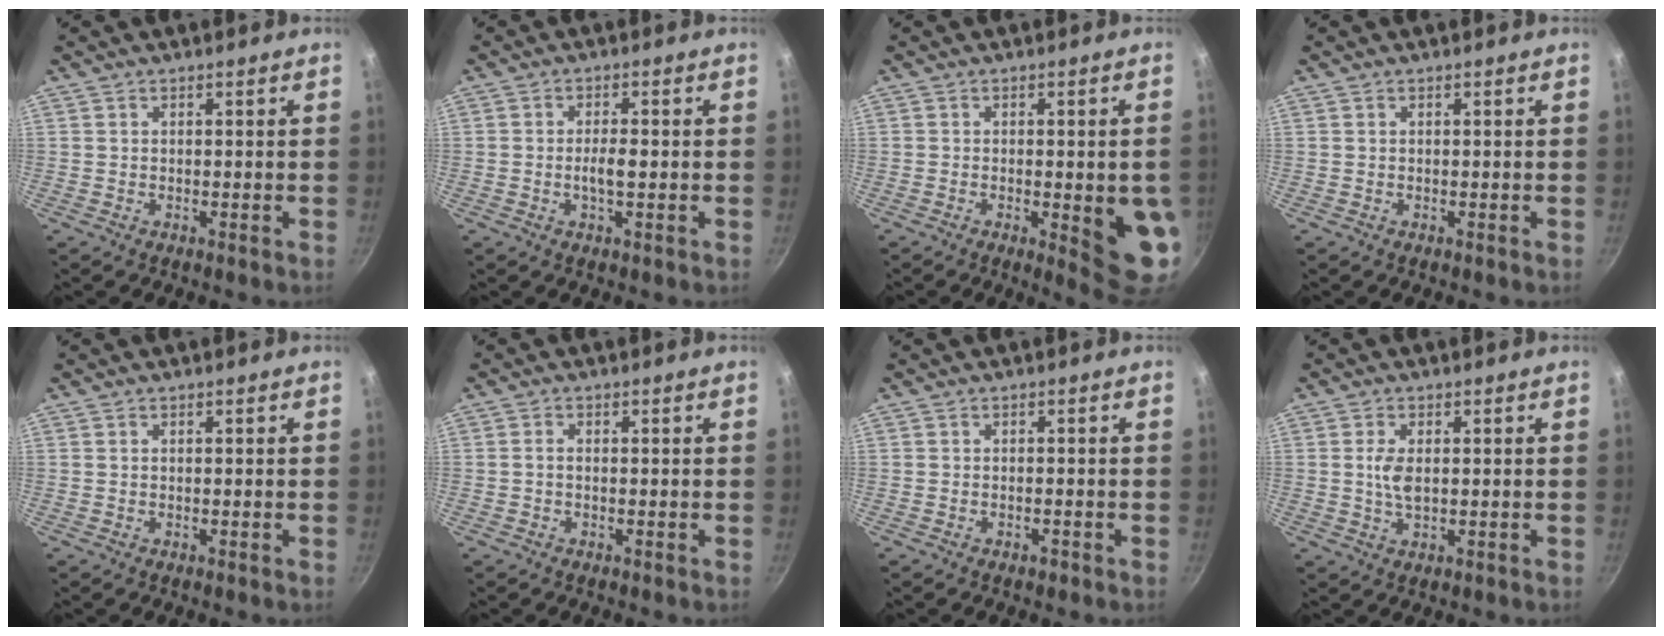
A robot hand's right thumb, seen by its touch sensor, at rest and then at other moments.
{"total": 3.2, "force": [-0.4, 1.0, 3.0], "torque": [-0.054, 0.006, -0.009]}
{"total": 10.4, "force": [-1.8, 2.8, 9.9], "torque": [-0.096, -0.005, -0.016]}
{"total": 0.0}
{"total": 0.0}
{"total": 1.1, "force": [-0.2, 0.7, 0.8], "torque": [-0.016, 0.005, -0.004]}
{"total": 1.1, "force": [-0.8, 0.5, 0.6], "torque": [-0.013, 0.006, -0.008]}
{"total": 4.0, "force": [0.4, 2.1, 3.4], "torque": [-0.066, -0.002, 0.008]}